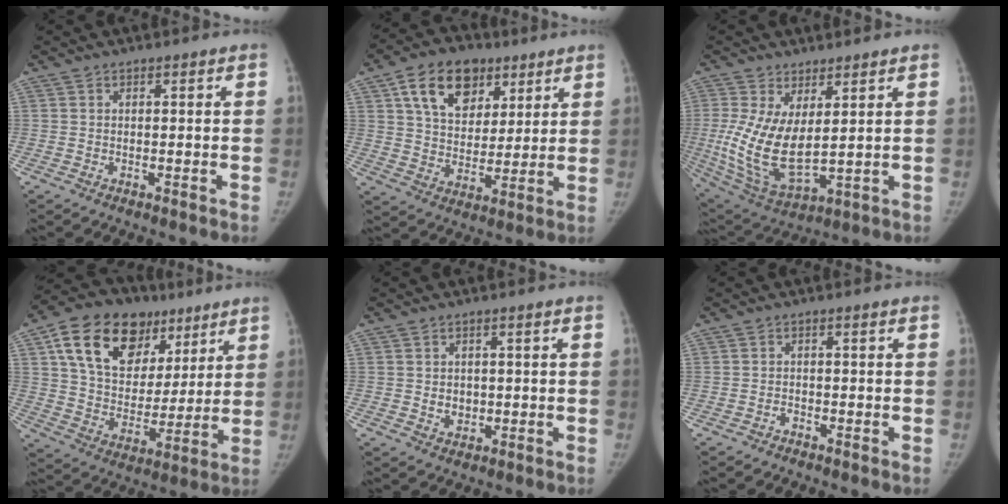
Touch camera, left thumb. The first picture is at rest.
{"total": 14.8, "force": [7.3, 10.1, 8.1], "torque": [-0.099, -0.019, 0.126]}
{"total": 13.5, "force": [1.7, 6.1, 12.0], "torque": [-0.239, -0.029, 0.050]}
{"total": 22.4, "force": [10.9, 15.0, 12.5], "torque": [-0.174, -0.009, 0.185]}
{"total": 2.7, "force": [0.0, 2.4, 1.4], "torque": [-0.004, 0.001, 0.005]}
{"total": 0.8, "force": [-0.7, 0.4, -0.1], "torque": [0.006, 0.006, -0.015]}